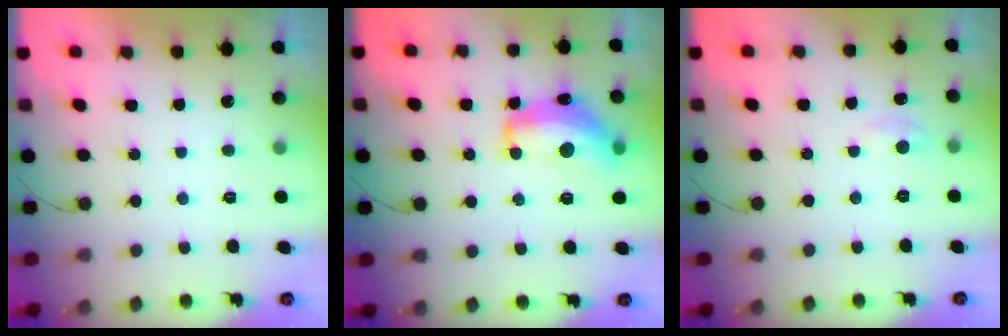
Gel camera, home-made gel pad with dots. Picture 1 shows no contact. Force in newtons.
{"total": 14.3, "press": 14.2, "slide": 1.1}
{"total": 2.3, "press": 2.3, "slide": 0.3}